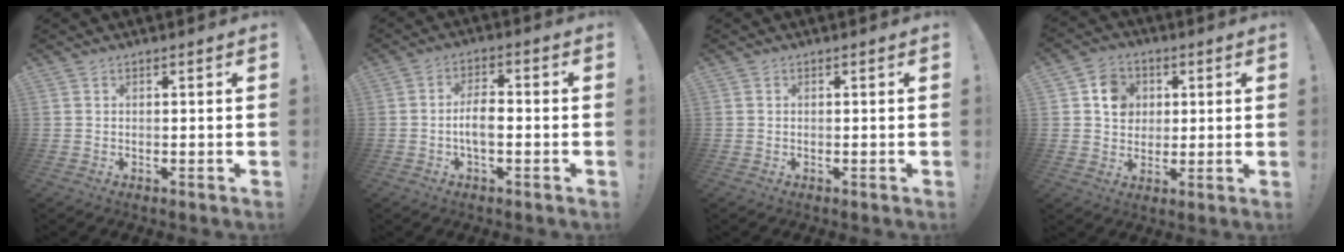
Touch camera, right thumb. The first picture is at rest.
{"total": 6.2, "force": [-1.5, 2.8, 5.3], "torque": [-0.098, 0.003, -0.032]}
{"total": 0.0}
{"total": 9.6, "force": [2.8, 8.4, 3.5], "torque": [-0.039, -0.003, 0.058]}